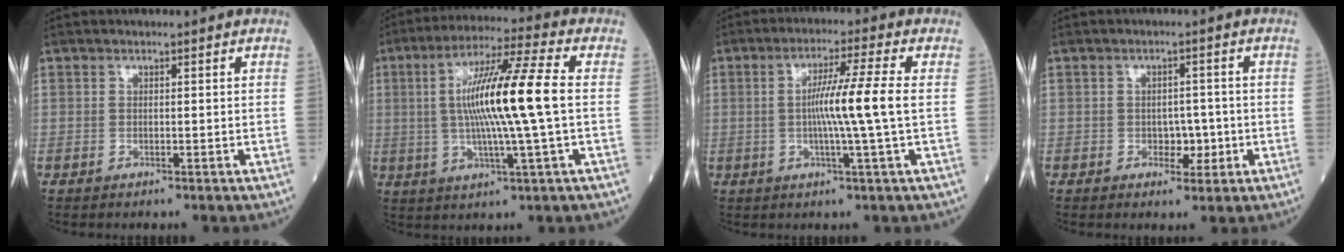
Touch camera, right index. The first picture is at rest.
{"total": 14.1, "force": [0.6, -0.6, 14.1], "torque": [-0.262, 0.012, 0.007]}
{"total": 7.9, "force": [-0.1, -1.7, 7.7], "torque": [-0.140, 0.002, -0.003]}
{"total": 2.9, "force": [-0.8, 2.0, 2.0], "torque": [-0.020, 0.005, -0.009]}